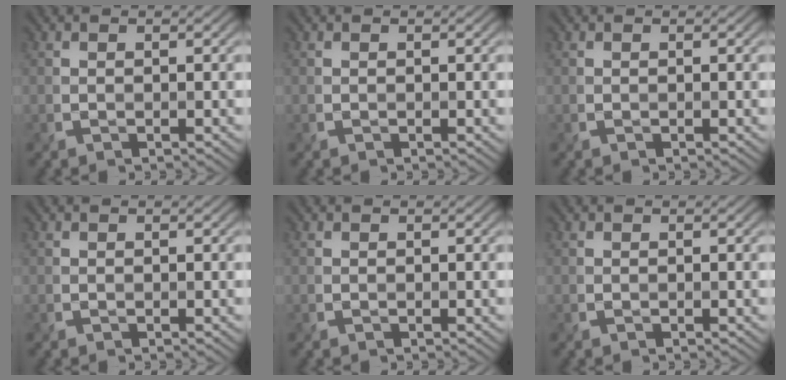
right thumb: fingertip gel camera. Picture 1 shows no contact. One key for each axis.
{"total": 0.0}
{"total": 0.0}
{"total": 0.0}
{"total": 0.0}
{"total": 0.0}